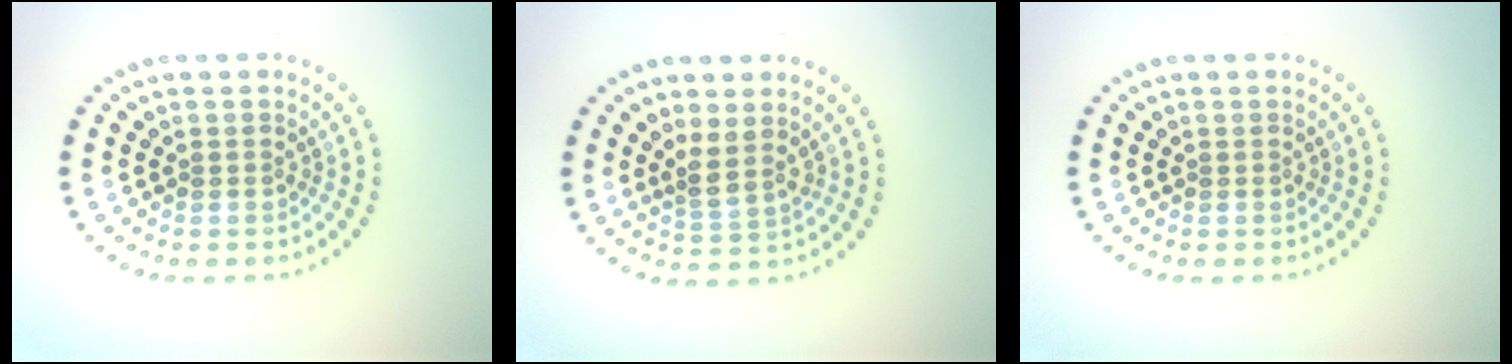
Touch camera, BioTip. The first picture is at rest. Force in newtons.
{"total": 2.3, "press": 1.6, "slide": 1.7}
{"total": 0.0}